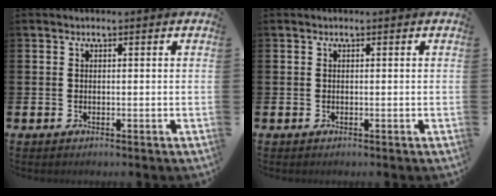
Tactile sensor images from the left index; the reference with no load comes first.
{"total": 0.0}